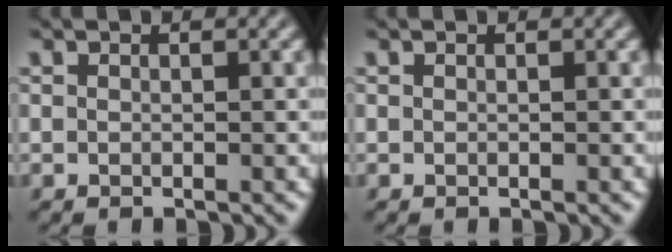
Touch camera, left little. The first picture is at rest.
{"total": 0.0}